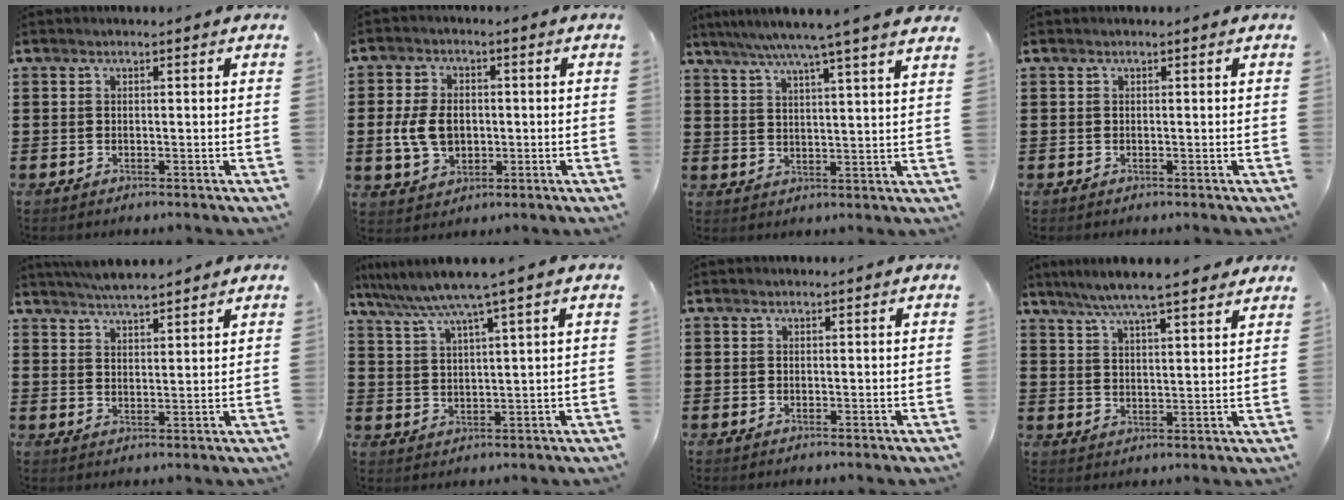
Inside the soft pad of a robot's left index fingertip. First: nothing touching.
{"total": 6.8, "force": [-0.5, 4.9, 4.7], "torque": [-0.112, 0.002, -0.018]}
{"total": 6.3, "force": [5.2, -1.0, 3.4], "torque": [-0.083, -0.023, 0.086]}
{"total": 0.0}
{"total": 4.3, "force": [4.1, 0.2, 1.2], "torque": [-0.034, -0.010, 0.076]}
{"total": 5.7, "force": [4.3, -0.8, 3.6], "torque": [-0.085, -0.021, 0.069]}
{"total": 0.0}
{"total": 6.7, "force": [5.8, 0.3, 3.3], "torque": [-0.082, -0.017, 0.102]}